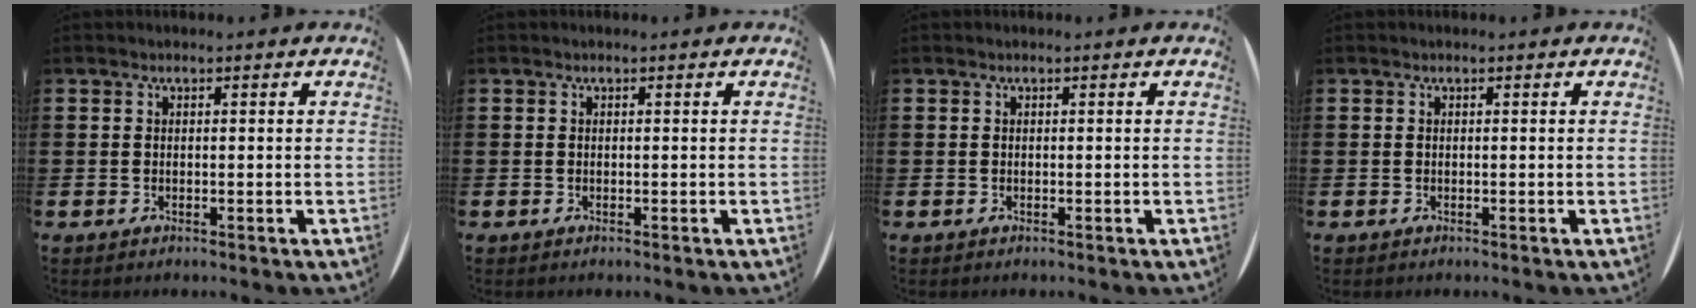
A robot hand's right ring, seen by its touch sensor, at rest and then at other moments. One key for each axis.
{"total": 0.0}
{"total": 0.0}
{"total": 0.0}